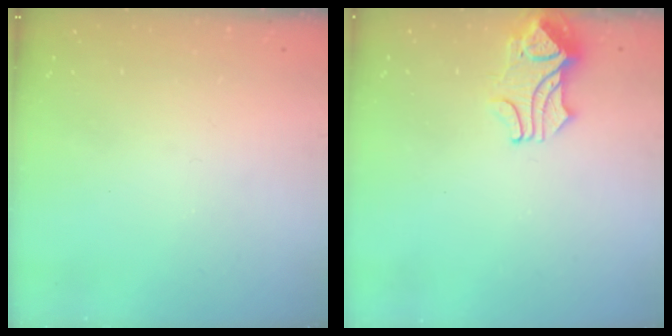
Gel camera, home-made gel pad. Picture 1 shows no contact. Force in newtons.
{"total": 2.3, "press": 2.2, "slide": 0.7}